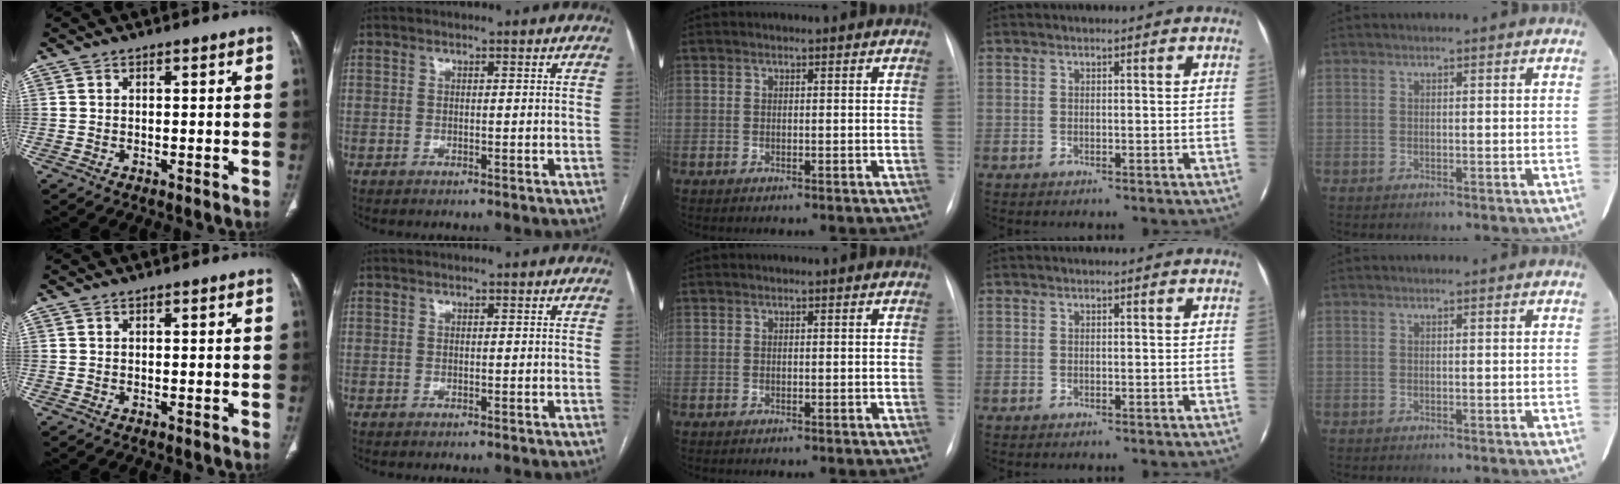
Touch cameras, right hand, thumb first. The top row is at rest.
{}